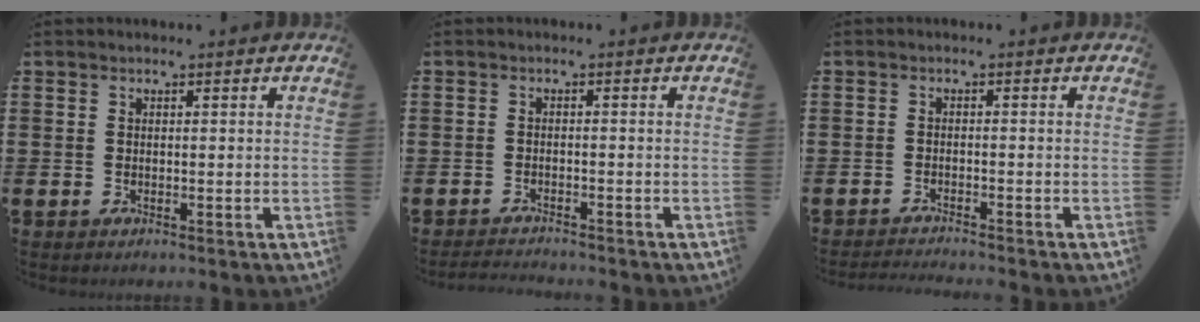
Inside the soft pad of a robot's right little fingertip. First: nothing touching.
{"total": 1.5, "force": [-1.5, -0.1, 0.1], "torque": [-0.004, 0.002, -0.030]}
{"total": 1.4, "force": [-1.3, -0.2, 0.2], "torque": [-0.003, 0.001, -0.027]}